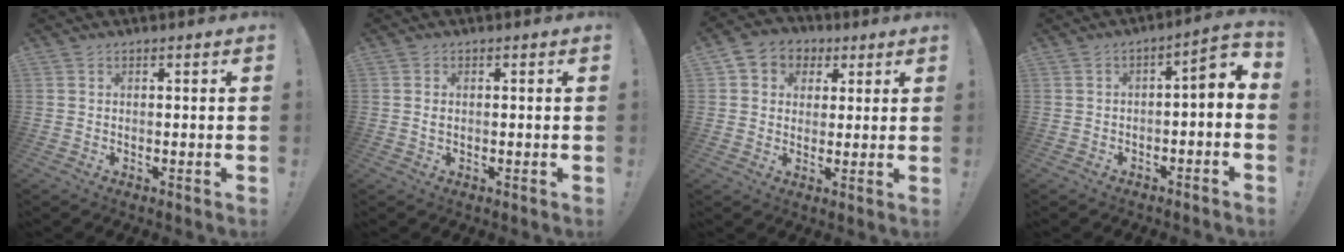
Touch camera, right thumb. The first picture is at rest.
{"total": 0.9, "force": [0.0, 0.5, 0.7], "torque": [-0.013, 0.003, 0.001]}
{"total": 6.6, "force": [1.0, 6.3, 1.9], "torque": [-0.027, 0.005, 0.025]}
{"total": 3.8, "force": [-0.7, 0.7, 3.7], "torque": [-0.040, -0.014, -0.020]}